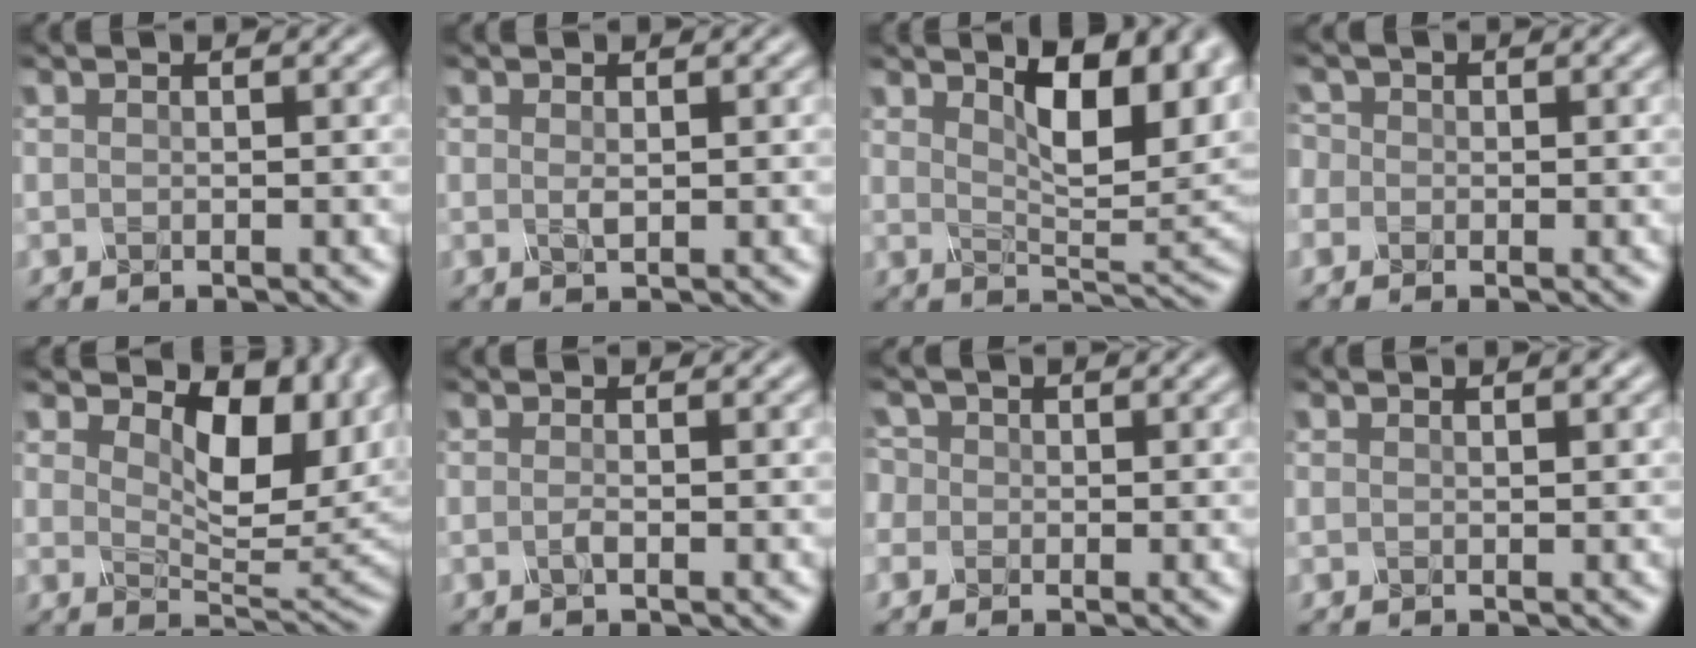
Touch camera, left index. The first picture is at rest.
{"total": 0.5, "force": [0.1, 0.2, 0.5], "torque": [-0.012, -0.004, 0.001]}
{"total": 8.2, "force": [3.4, 3.2, 6.7], "torque": [-0.102, -0.002, 0.055]}
{"total": 1.6, "force": [-0.2, 1.6, 0.4], "torque": [-0.014, 0.007, -0.013]}
{"total": 9.6, "force": [3.2, 5.0, 7.6], "torque": [-0.116, -0.008, 0.052]}
{"total": 0.7, "force": [-0.5, 0.1, 0.5], "torque": [-0.015, -0.003, -0.010]}
{"total": 2.2, "force": [0.1, 2.1, 0.8], "torque": [-0.016, 0.015, -0.014]}
{"total": 0.7, "force": [0.5, 0.2, 0.4], "torque": [-0.006, -0.002, 0.006]}